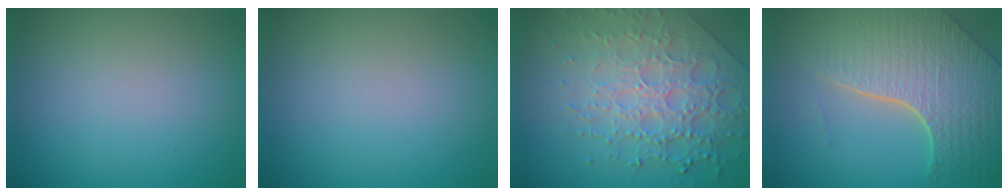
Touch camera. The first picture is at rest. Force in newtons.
{"total": 0.0}
{"total": 7.8, "press": 5.6, "slide": 5.5}
{"total": 7.8, "press": 5.7, "slide": 5.4}